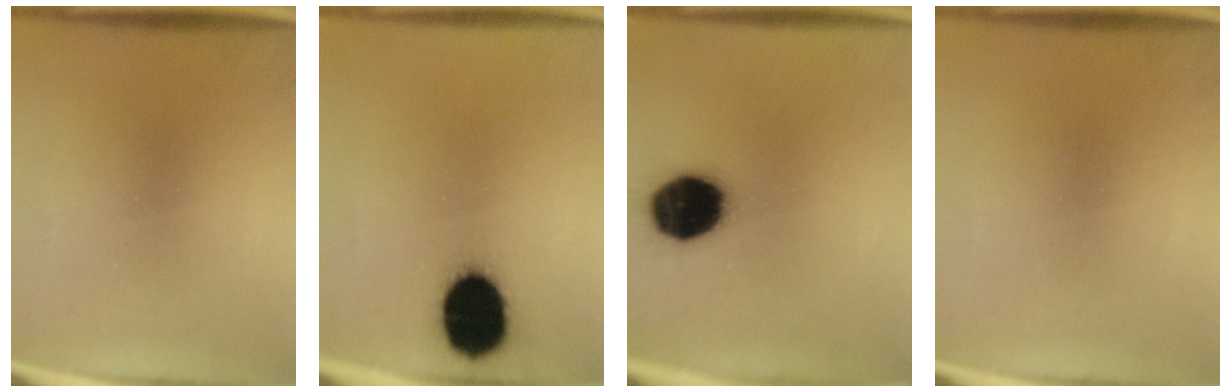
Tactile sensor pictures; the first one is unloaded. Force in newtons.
{"total": 16.1}
{"total": 16.8}
{"total": 0.0}